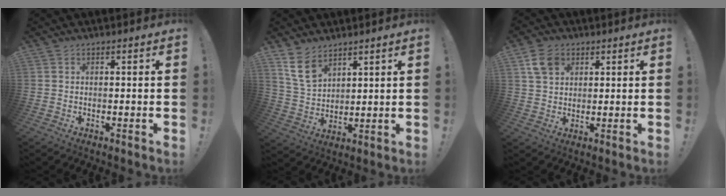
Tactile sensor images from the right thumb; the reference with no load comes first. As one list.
[{"total": 9.1, "force": [6.4, 4.8, 4.5], "torque": [-0.086, -0.026, 0.127]}, {"total": 7.4, "force": [3.6, 5.5, 3.5], "torque": [-0.057, -0.004, 0.072]}]